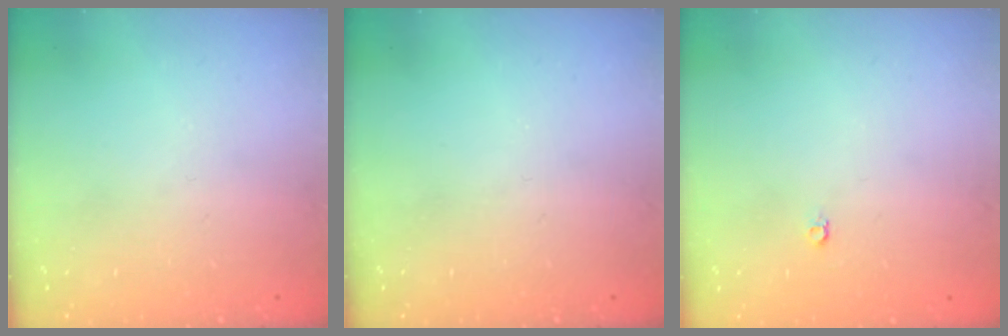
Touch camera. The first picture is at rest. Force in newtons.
{"total": 0.0}
{"total": 3.5, "press": 3.4, "slide": 0.3}